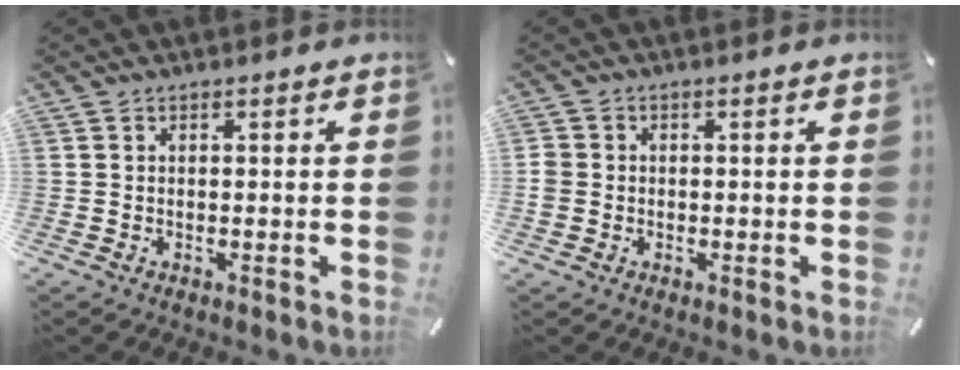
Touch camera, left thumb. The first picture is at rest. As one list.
[{"total": 2.4, "force": [-0.3, 2.3, 0.7], "torque": [-0.011, 0.005, -0.005]}]